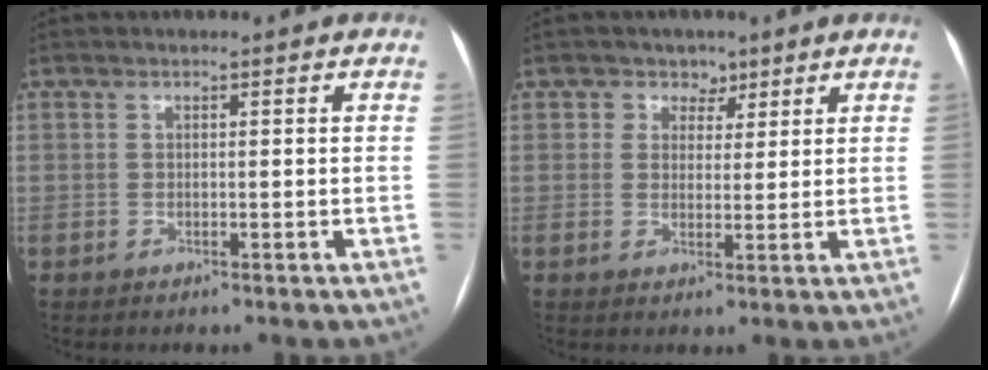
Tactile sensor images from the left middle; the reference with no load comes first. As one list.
[{"total": 3.4, "force": [2.0, 2.7, -0.1], "torque": [0.014, -0.001, 0.022]}]